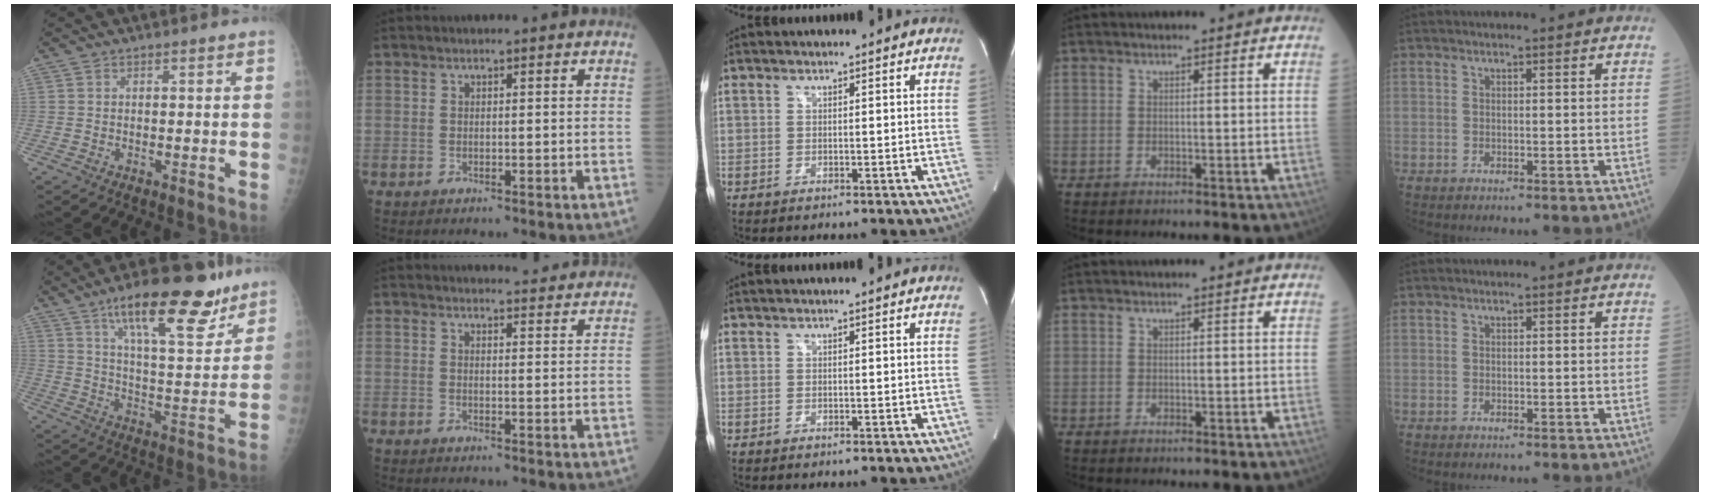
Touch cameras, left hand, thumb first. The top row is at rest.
{"thumb": {"total": 19.7, "force": [12.7, 6.2, 13.6], "torque": [-0.174, -0.058, 0.204]}, "index": {"total": 7.7, "force": [7.5, 0.8, 1.7], "torque": [-0.012, 0.004, 0.074]}}